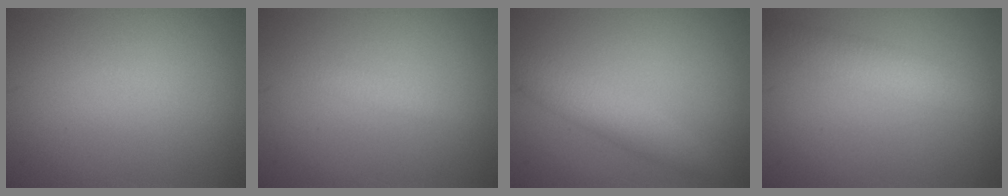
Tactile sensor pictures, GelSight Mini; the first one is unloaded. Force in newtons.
{"total": 1.0, "press": 1.0, "slide": 0.0}
{"total": 2.9, "press": 2.9, "slide": 0.1}
{"total": 2.8, "press": 2.8, "slide": 0.1}